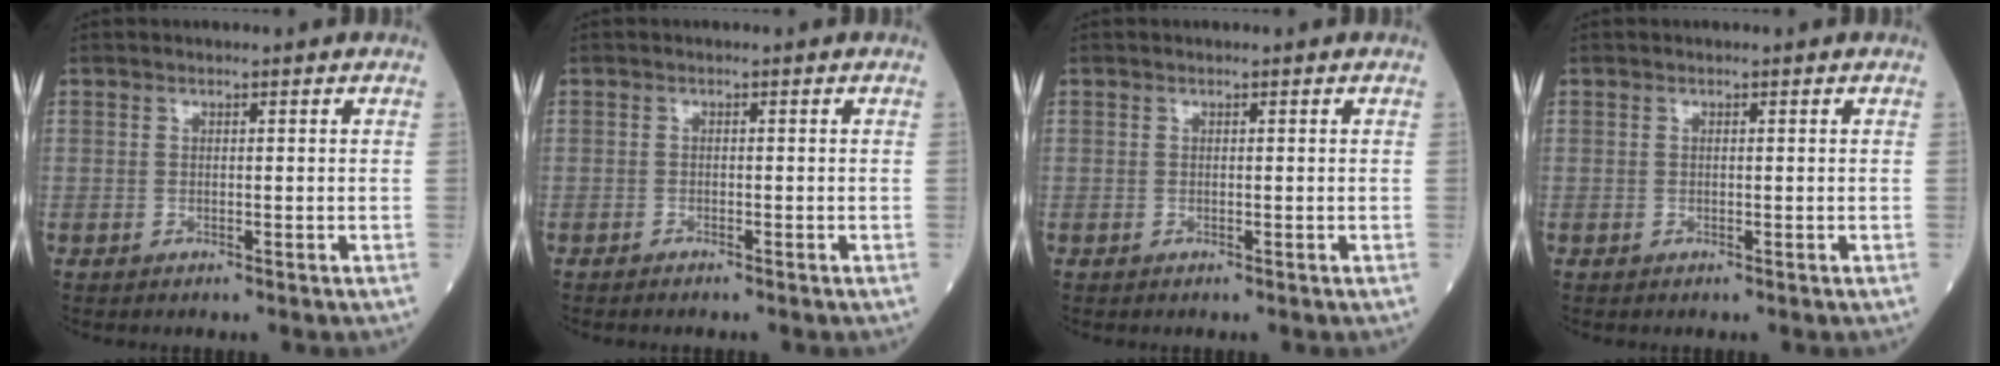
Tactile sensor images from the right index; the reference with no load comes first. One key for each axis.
{"total": 0.6, "fx": -0.6, "fy": 0.0, "fz": 0.1, "tx": -0.009, "ty": -0.002, "tz": -0.011}
{"total": 0.0}
{"total": 0.0}